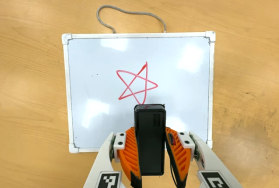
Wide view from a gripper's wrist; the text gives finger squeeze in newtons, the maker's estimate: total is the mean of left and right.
{"total": 4.6, "left": 3.4, "right": 5.8}